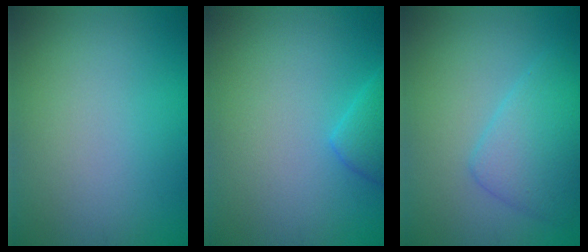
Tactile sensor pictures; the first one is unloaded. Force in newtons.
{"total": 2.0, "press": 1.9, "slide": 0.2}
{"total": 4.0, "press": 4.0, "slide": 0.1}